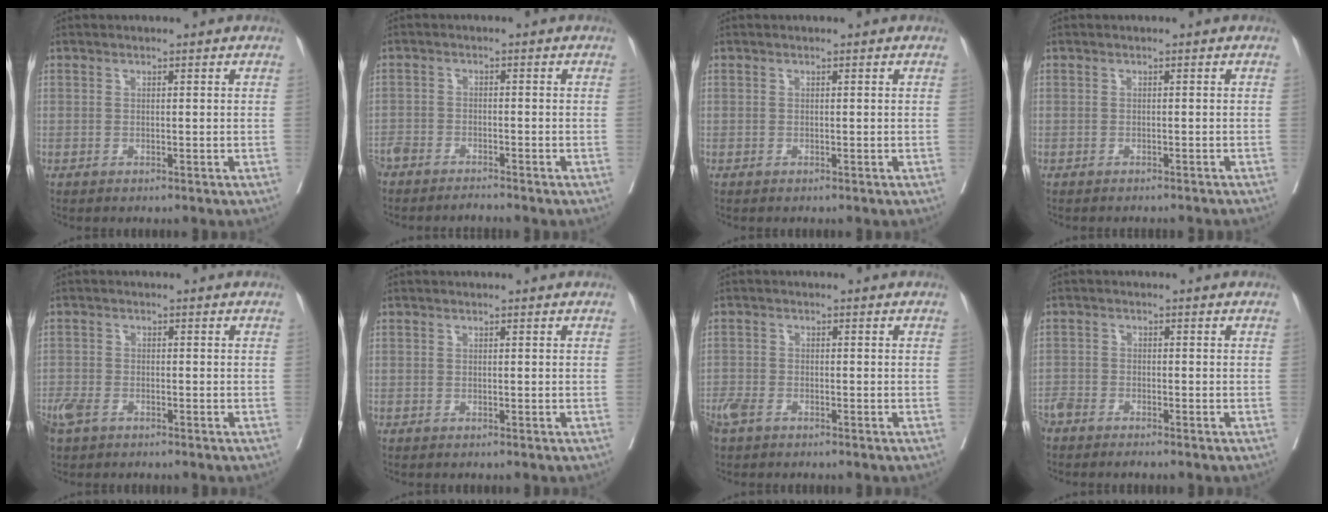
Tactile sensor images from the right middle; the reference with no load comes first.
{"total": 4.1, "force": [-3.9, 0.5, 1.1], "torque": [-0.013, -0.005, -0.070]}
{"total": 0.0}
{"total": 4.0, "force": [-3.9, 0.3, 0.9], "torque": [-0.012, -0.010, -0.044]}
{"total": 4.3, "force": [-2.9, 2.2, 2.3], "torque": [-0.050, -0.005, -0.055]}
{"total": 0.0}
{"total": 4.1, "force": [-2.8, 1.9, 2.2], "torque": [-0.048, -0.005, -0.055]}
{"total": 3.8, "force": [-3.4, 0.8, 1.6], "torque": [-0.026, -0.005, -0.061]}